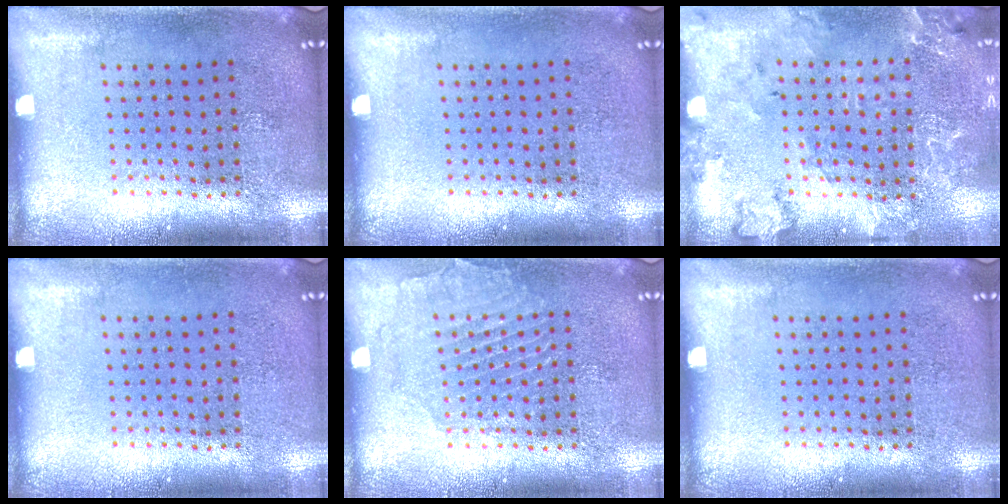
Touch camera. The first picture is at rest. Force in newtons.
{"total": 0.0}
{"total": 2.0, "press": 1.9, "slide": 0.4}
{"total": 0.0}
{"total": 1.5, "press": 1.5, "slide": 0.1}
{"total": 0.0}